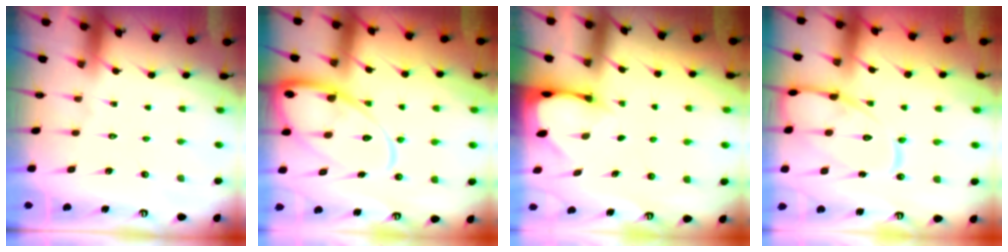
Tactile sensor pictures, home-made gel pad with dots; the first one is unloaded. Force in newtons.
{"total": 15.2, "press": 15.2, "slide": 1.5}
{"total": 2.3, "press": 2.3, "slide": 0.1}
{"total": 13.1, "press": 13.1, "slide": 1.2}